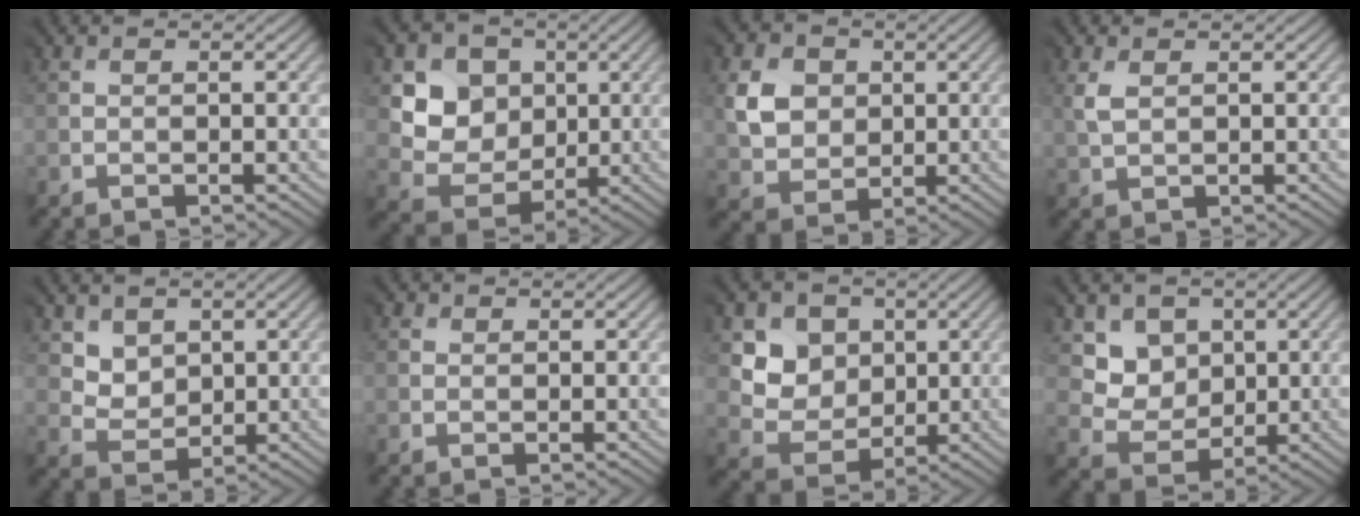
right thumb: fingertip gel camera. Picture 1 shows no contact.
{"total": 7.0, "force": [2.5, 6.3, 2.0], "torque": [-0.056, -0.012, 0.031]}
{"total": 4.7, "force": [1.4, 4.3, 1.3], "torque": [-0.054, 0.000, 0.019]}
{"total": 1.9, "force": [1.2, 1.2, 0.9], "torque": [-0.035, 0.002, 0.022]}
{"total": 3.3, "force": [2.4, 2.2, -0.1], "torque": [-0.030, -0.021, 0.048]}
{"total": 1.2, "force": [0.6, 0.9, -0.4], "torque": [0.010, -0.005, 0.009]}
{"total": 5.8, "force": [2.4, 5.1, 1.2], "torque": [-0.046, -0.016, 0.036]}
{"total": 4.6, "force": [2.5, 3.8, 0.4], "torque": [-0.032, -0.028, 0.048]}